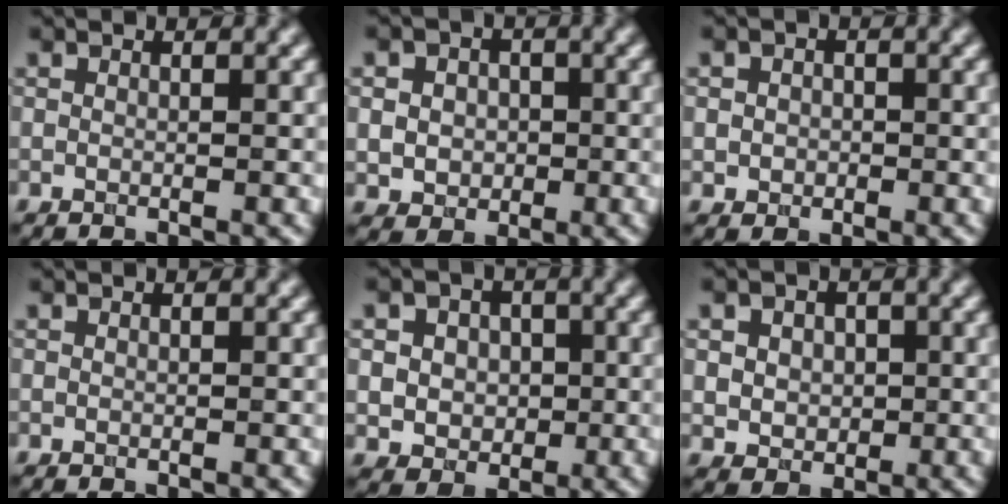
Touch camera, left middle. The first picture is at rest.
{"total": 4.4, "force": [0.5, 3.7, 2.2], "torque": [-0.029, 0.013, -0.010]}
{"total": 1.6, "force": [0.0, 1.5, 0.6], "torque": [0.002, -0.002, -0.006]}
{"total": 0.0}
{"total": 5.7, "force": [1.0, 4.9, 2.8], "torque": [-0.040, 0.019, 0.003]}
{"total": 4.0, "force": [0.9, 3.3, 2.1], "torque": [-0.039, 0.012, 0.005]}